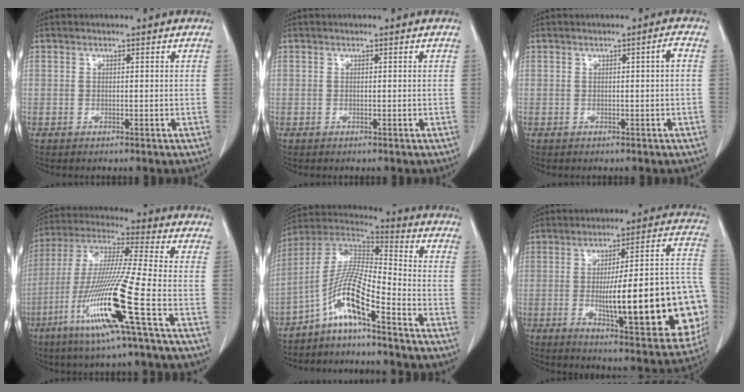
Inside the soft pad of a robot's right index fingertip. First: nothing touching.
{"total": 0.0}
{"total": 1.4, "force": [0.1, -0.1, 1.4], "torque": [-0.020, 0.004, 0.002]}
{"total": 16.9, "force": [-6.8, -1.3, 15.5], "torque": [-0.322, -0.028, -0.134]}
{"total": 10.2, "force": [-6.2, 0.6, 8.1], "torque": [-0.168, 0.014, -0.125]}
{"total": 25.4, "force": [-4.2, 4.8, 24.5], "torque": [-0.261, 0.022, -0.045]}